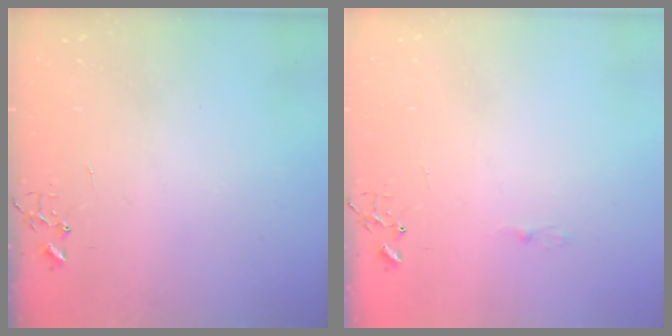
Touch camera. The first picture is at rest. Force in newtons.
{"total": 2.5, "press": 2.5, "slide": 0.3}